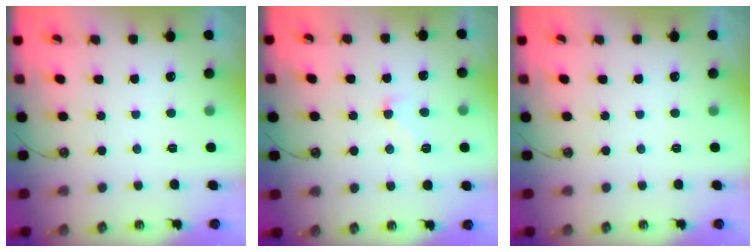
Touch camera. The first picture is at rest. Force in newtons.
{"total": 0.7, "press": 0.0, "slide": 0.7}
{"total": 0.0}